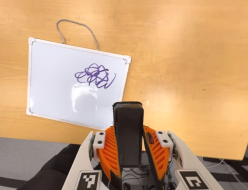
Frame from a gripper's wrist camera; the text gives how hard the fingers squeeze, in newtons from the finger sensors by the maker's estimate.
{"total": 4.6, "left": 3.3, "right": 5.8}